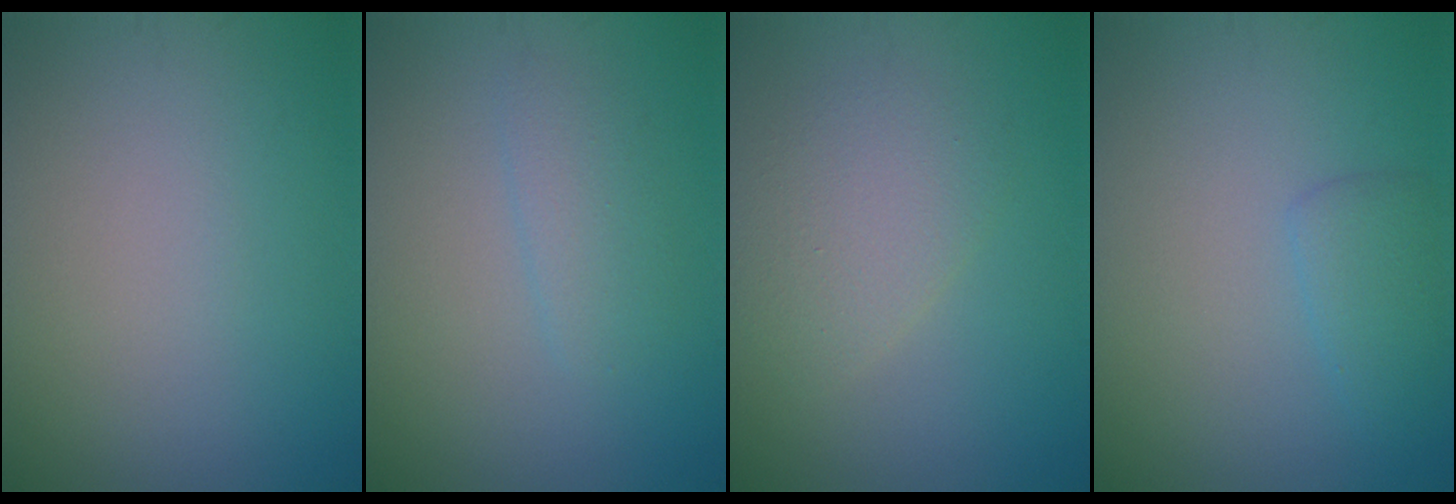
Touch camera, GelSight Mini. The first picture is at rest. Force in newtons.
{"total": 1.8, "press": 1.8, "slide": 0.0}
{"total": 3.0, "press": 3.0, "slide": 0.2}
{"total": 1.9, "press": 1.9, "slide": 0.2}